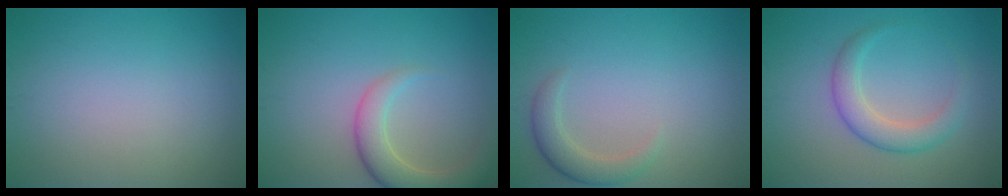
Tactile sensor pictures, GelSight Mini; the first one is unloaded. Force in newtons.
{"total": 4.5, "press": 4.5, "slide": 0.5}
{"total": 2.6, "press": 2.6, "slide": 0.1}
{"total": 3.4, "press": 3.4, "slide": 0.2}